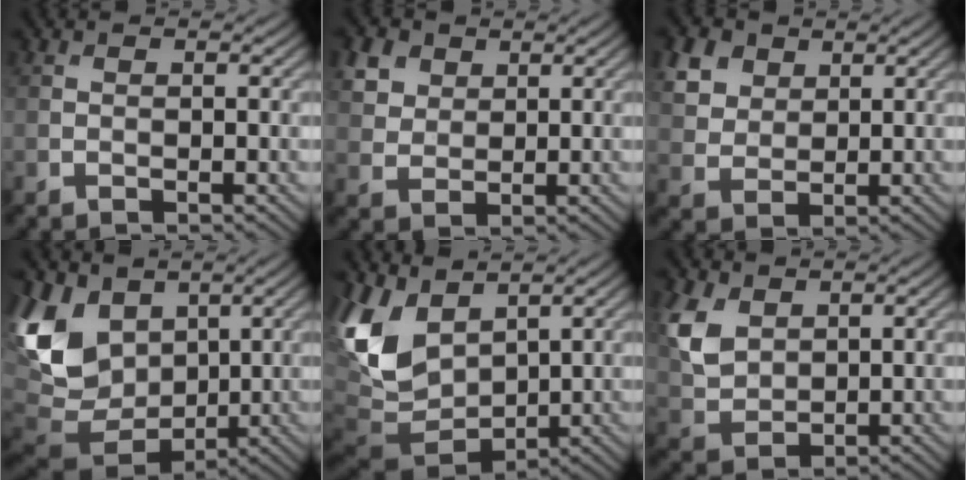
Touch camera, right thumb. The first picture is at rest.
{"total": 5.1, "force": [2.8, 3.7, 2.2], "torque": [-0.074, -0.003, 0.062]}
{"total": 6.1, "force": [3.1, 4.4, 2.9], "torque": [-0.095, 0.006, 0.060]}
{"total": 14.4, "force": [3.0, 10.7, 9.1], "torque": [-0.266, -0.010, 0.068]}
{"total": 11.8, "force": [3.0, 8.1, 8.0], "torque": [-0.224, 0.000, 0.054]}
{"total": 6.7, "force": [2.8, 4.6, 4.0], "torque": [-0.112, 0.000, 0.059]}